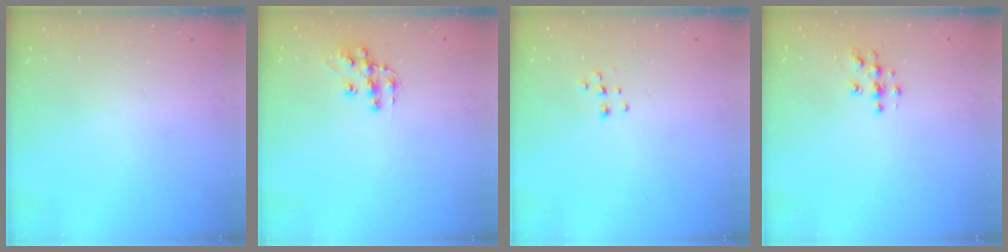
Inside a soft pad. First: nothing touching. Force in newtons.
{"total": 10.8, "press": 10.7, "slide": 0.8}
{"total": 7.0, "press": 6.9, "slide": 0.6}
{"total": 5.8, "press": 5.8, "slide": 0.2}